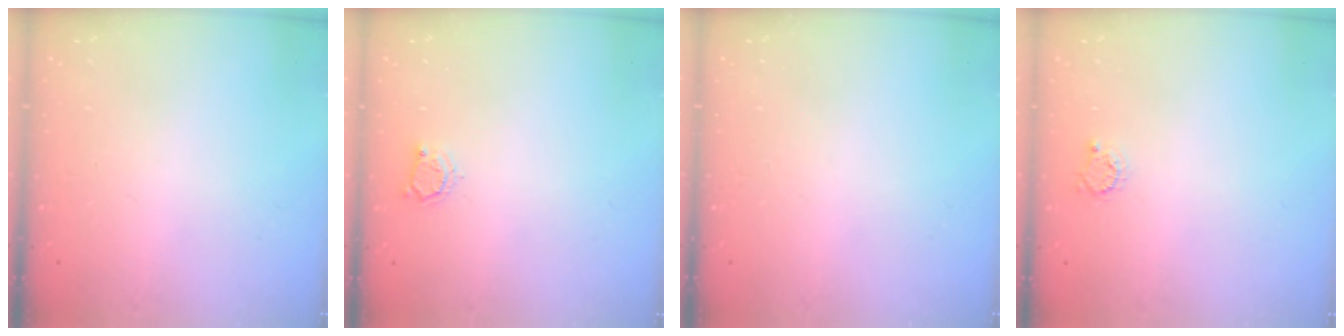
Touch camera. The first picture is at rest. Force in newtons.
{"total": 3.2, "press": 3.2, "slide": 0.4}
{"total": 0.0}
{"total": 2.8, "press": 2.8, "slide": 0.4}